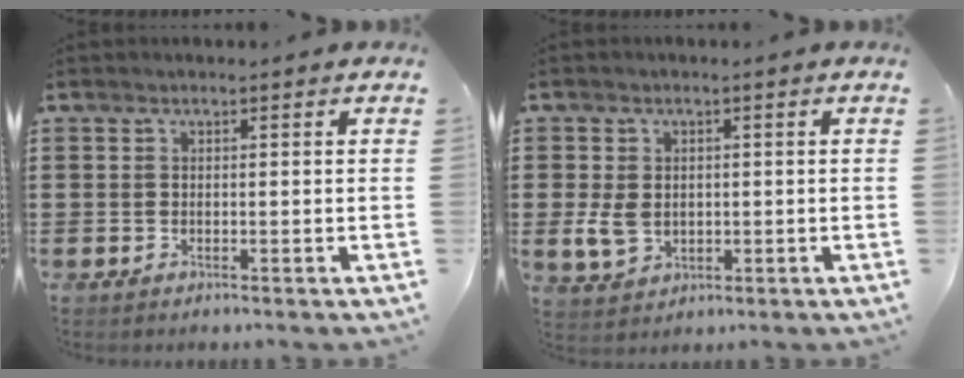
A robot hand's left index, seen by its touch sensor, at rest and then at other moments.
{"total": 4.9, "force": [-0.2, 3.8, 3.0], "torque": [-0.084, 0.001, -0.007]}